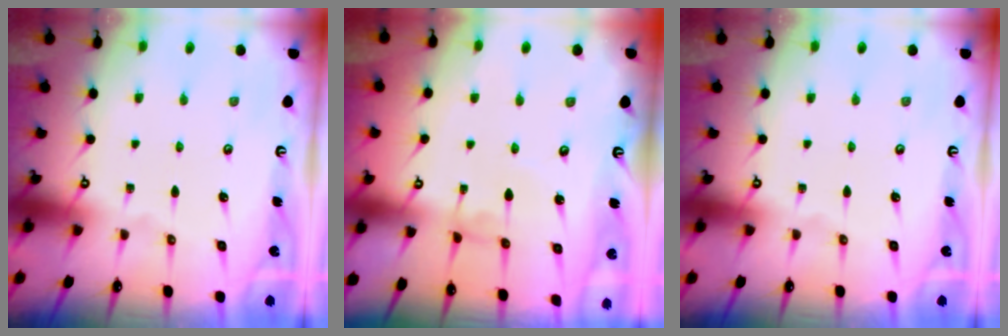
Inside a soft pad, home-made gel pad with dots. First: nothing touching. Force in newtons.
{"total": 3.6, "press": 3.6, "slide": 0.1}
{"total": 0.0}